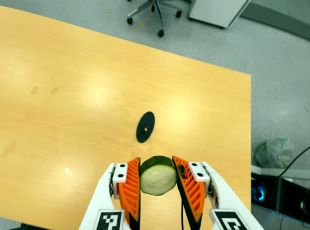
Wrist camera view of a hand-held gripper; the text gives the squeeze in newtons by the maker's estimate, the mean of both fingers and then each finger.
{"total": 12.1, "left": 11.1, "right": 13.0}